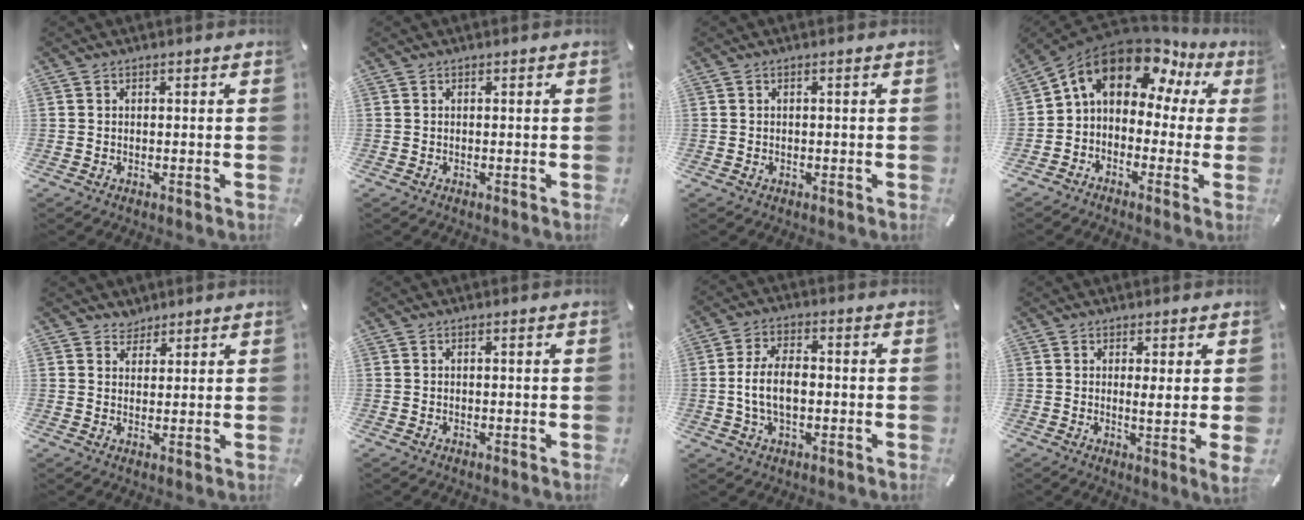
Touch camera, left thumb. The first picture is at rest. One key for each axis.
{"total": 0.0}
{"total": 0.0}
{"total": 12.3, "fx": 6.7, "fy": 7.9, "fz": 6.7, "tx": -0.126, "ty": -0.034, "tz": 0.120}
{"total": 3.1, "fx": 2.4, "fy": 1.8, "fz": -0.5, "tx": 0.009, "ty": -0.009, "tz": 0.045}
{"total": 0.0}
{"total": 8.4, "fx": -0.9, "fy": 4.7, "fz": 6.9, "tx": -0.138, "ty": 0.010, "tz": -0.016}
{"total": 4.6, "fx": 0.5, "fy": -0.3, "fz": 4.5, "tx": -0.080, "ty": -0.015, "tz": 0.009}